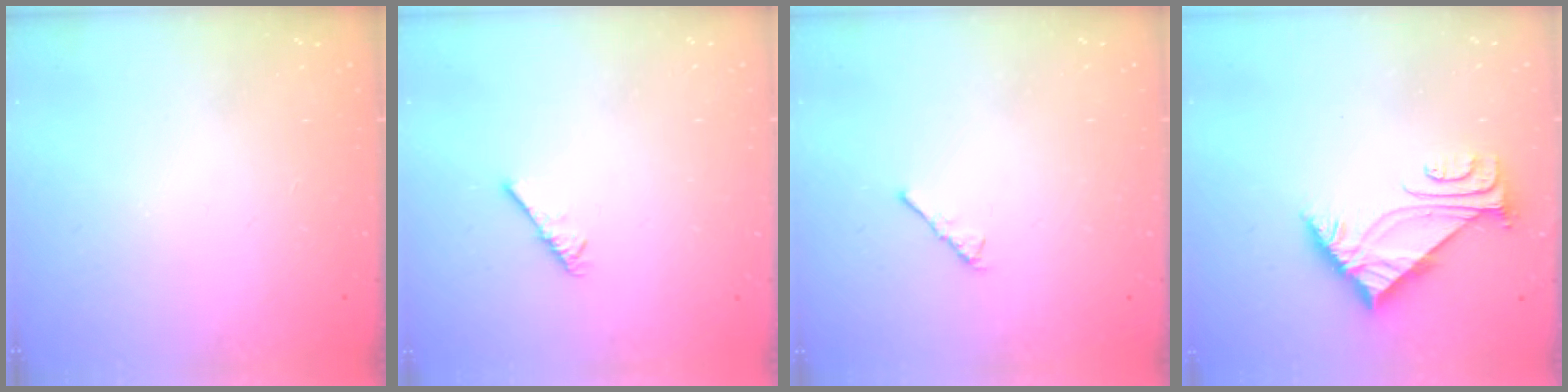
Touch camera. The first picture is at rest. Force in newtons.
{"total": 2.6, "press": 2.5, "slide": 0.5}
{"total": 2.9, "press": 2.8, "slide": 0.7}
{"total": 5.0, "press": 4.9, "slide": 0.9}